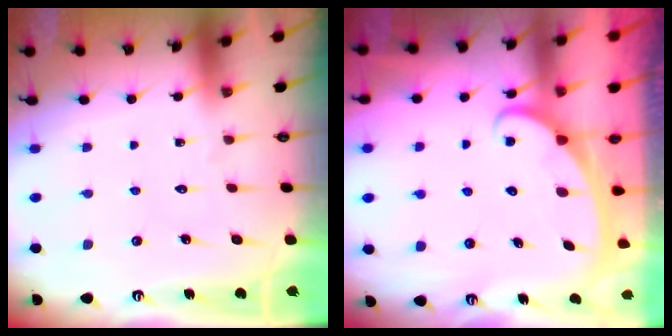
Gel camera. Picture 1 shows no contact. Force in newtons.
{"total": 2.3, "press": 2.3, "slide": 0.4}